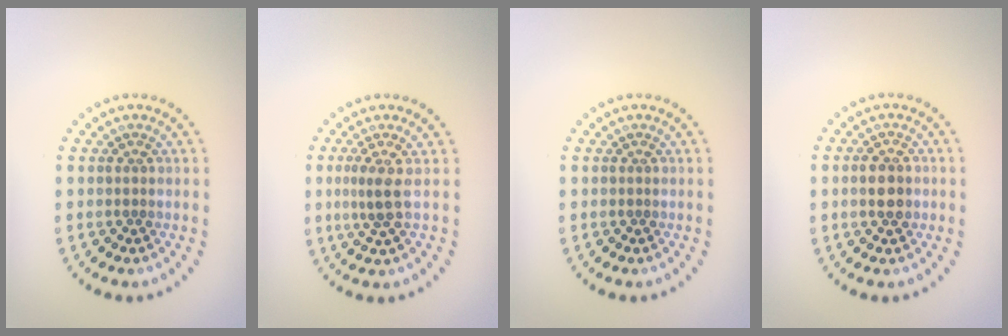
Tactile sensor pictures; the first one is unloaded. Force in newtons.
{"total": 2.2, "press": 1.6, "slide": 1.5}
{"total": 0.0}
{"total": 2.1, "press": 2.1, "slide": 0.2}